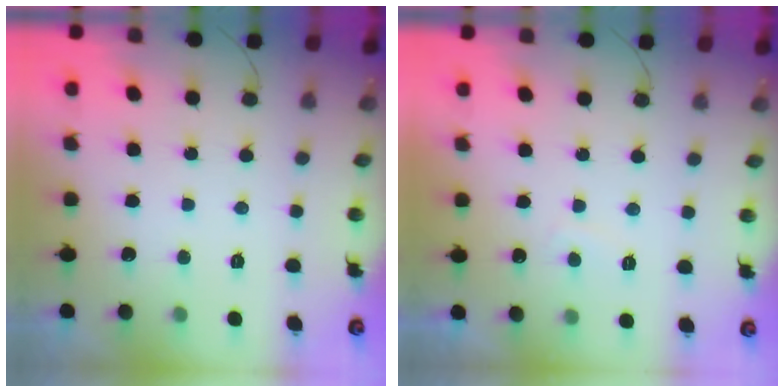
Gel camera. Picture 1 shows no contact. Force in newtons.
{"total": 0.6, "press": 0.3, "slide": 0.5}